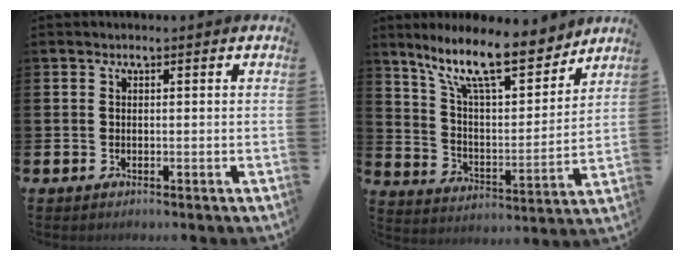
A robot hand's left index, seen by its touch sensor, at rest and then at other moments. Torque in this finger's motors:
{"motor_torque": [0.97, -1.16, 1.05, 0.21]}